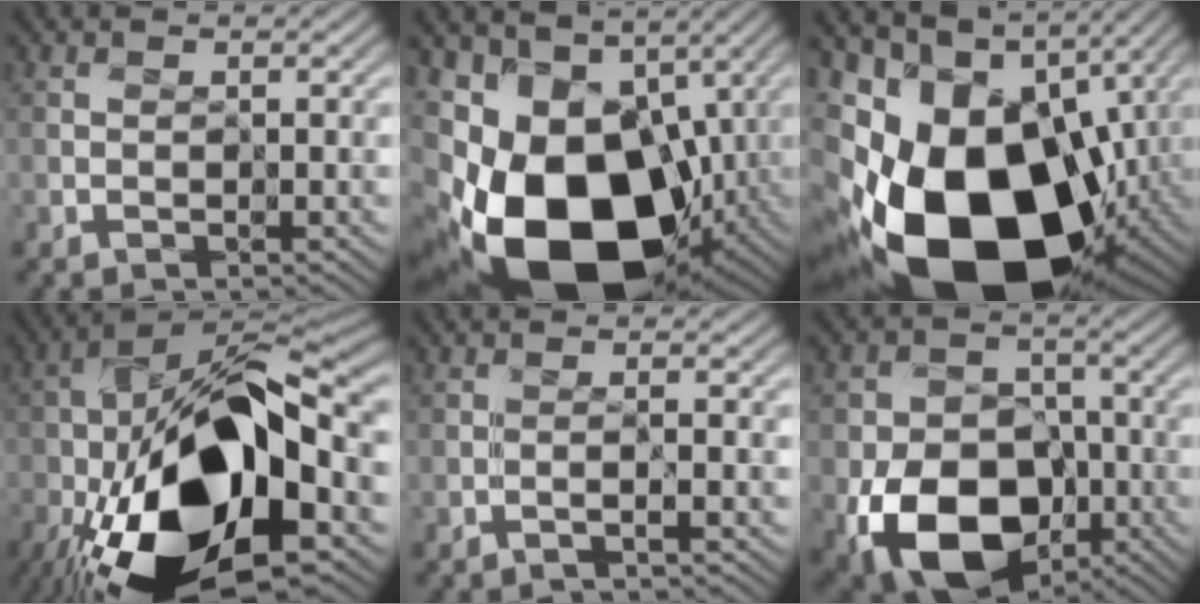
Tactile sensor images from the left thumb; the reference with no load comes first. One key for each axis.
{"total": 20.5, "fx": -5.9, "fy": 13.8, "fz": 14.0, "tx": -0.289, "ty": -0.037, "tz": -0.086}
{"total": 22.6, "fx": -6.3, "fy": 14.0, "fz": 16.5, "tx": -0.343, "ty": -0.036, "tz": -0.089}
{"total": 20.2, "fx": -8.0, "fy": 9.6, "fz": 15.9, "tx": -0.314, "ty": -0.034, "tz": -0.127}
{"total": 1.1, "fx": -0.7, "fy": -0.5, "fz": 0.6, "tx": -0.012, "ty": 0.006, "tz": -0.021}
{"total": 14.4, "fx": -5.6, "fy": 10.0, "fz": 8.7, "tx": -0.172, "ty": -0.046, "tz": -0.103}